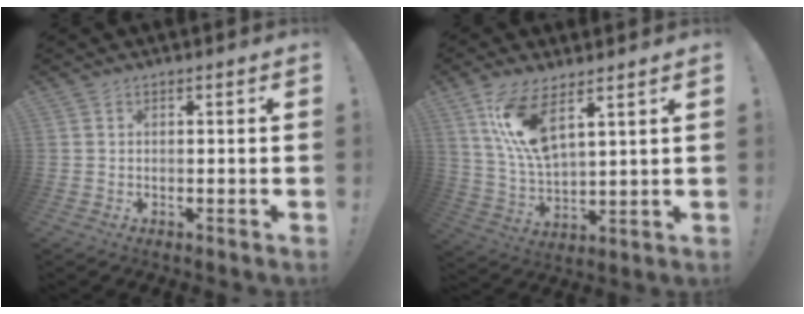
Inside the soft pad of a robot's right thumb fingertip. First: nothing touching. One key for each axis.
{"total": 13.0, "fx": 7.5, "fy": 4.5, "fz": 9.6, "tx": -0.198, "ty": -0.036, "tz": 0.135}